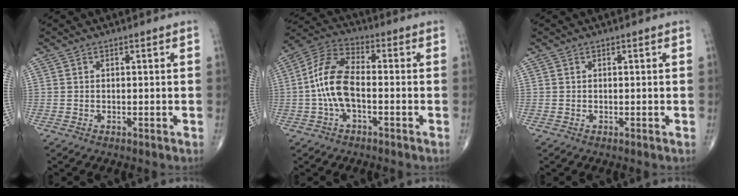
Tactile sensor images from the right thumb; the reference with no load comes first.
{"total": 10.2, "force": [-1.5, 4.9, 8.8], "torque": [-0.187, 0.037, -0.037]}
{"total": 0.0}